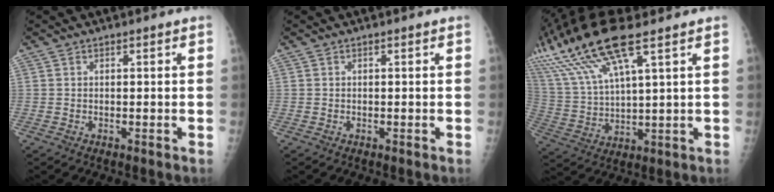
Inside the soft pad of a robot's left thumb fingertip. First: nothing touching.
{"total": 0.0}
{"total": 18.2, "force": [11.0, 4.2, 14.0], "torque": [-0.314, -0.013, 0.218]}